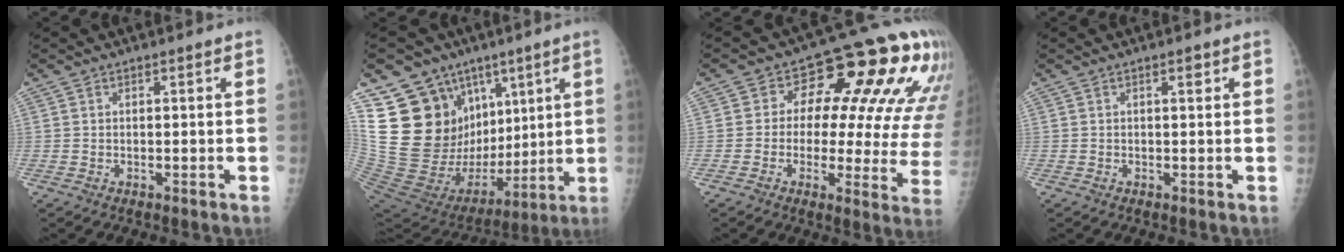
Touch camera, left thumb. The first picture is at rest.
{"total": 26.2, "force": [10.1, 18.5, 15.6], "torque": [-0.254, -0.018, 0.201]}
{"total": 19.8, "force": [8.0, 10.5, 14.8], "torque": [-0.136, -0.006, 0.082]}
{"total": 0.9, "force": [0.5, 0.3, 0.6], "torque": [-0.002, 0.001, 0.006]}